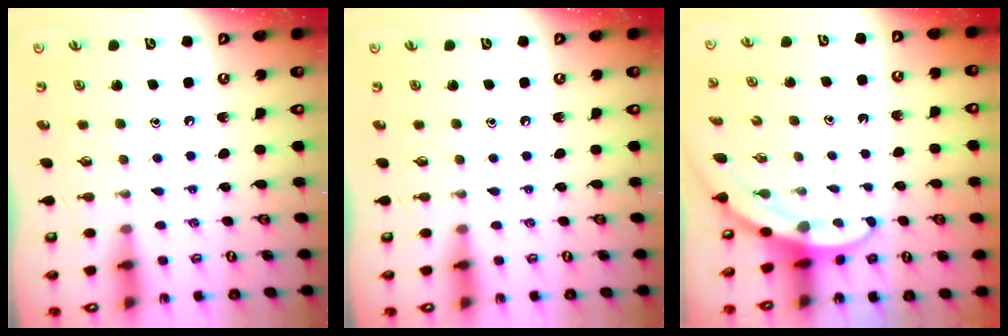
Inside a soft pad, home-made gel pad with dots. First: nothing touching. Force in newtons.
{"total": 0.0}
{"total": 3.0, "press": 3.0, "slide": 0.1}